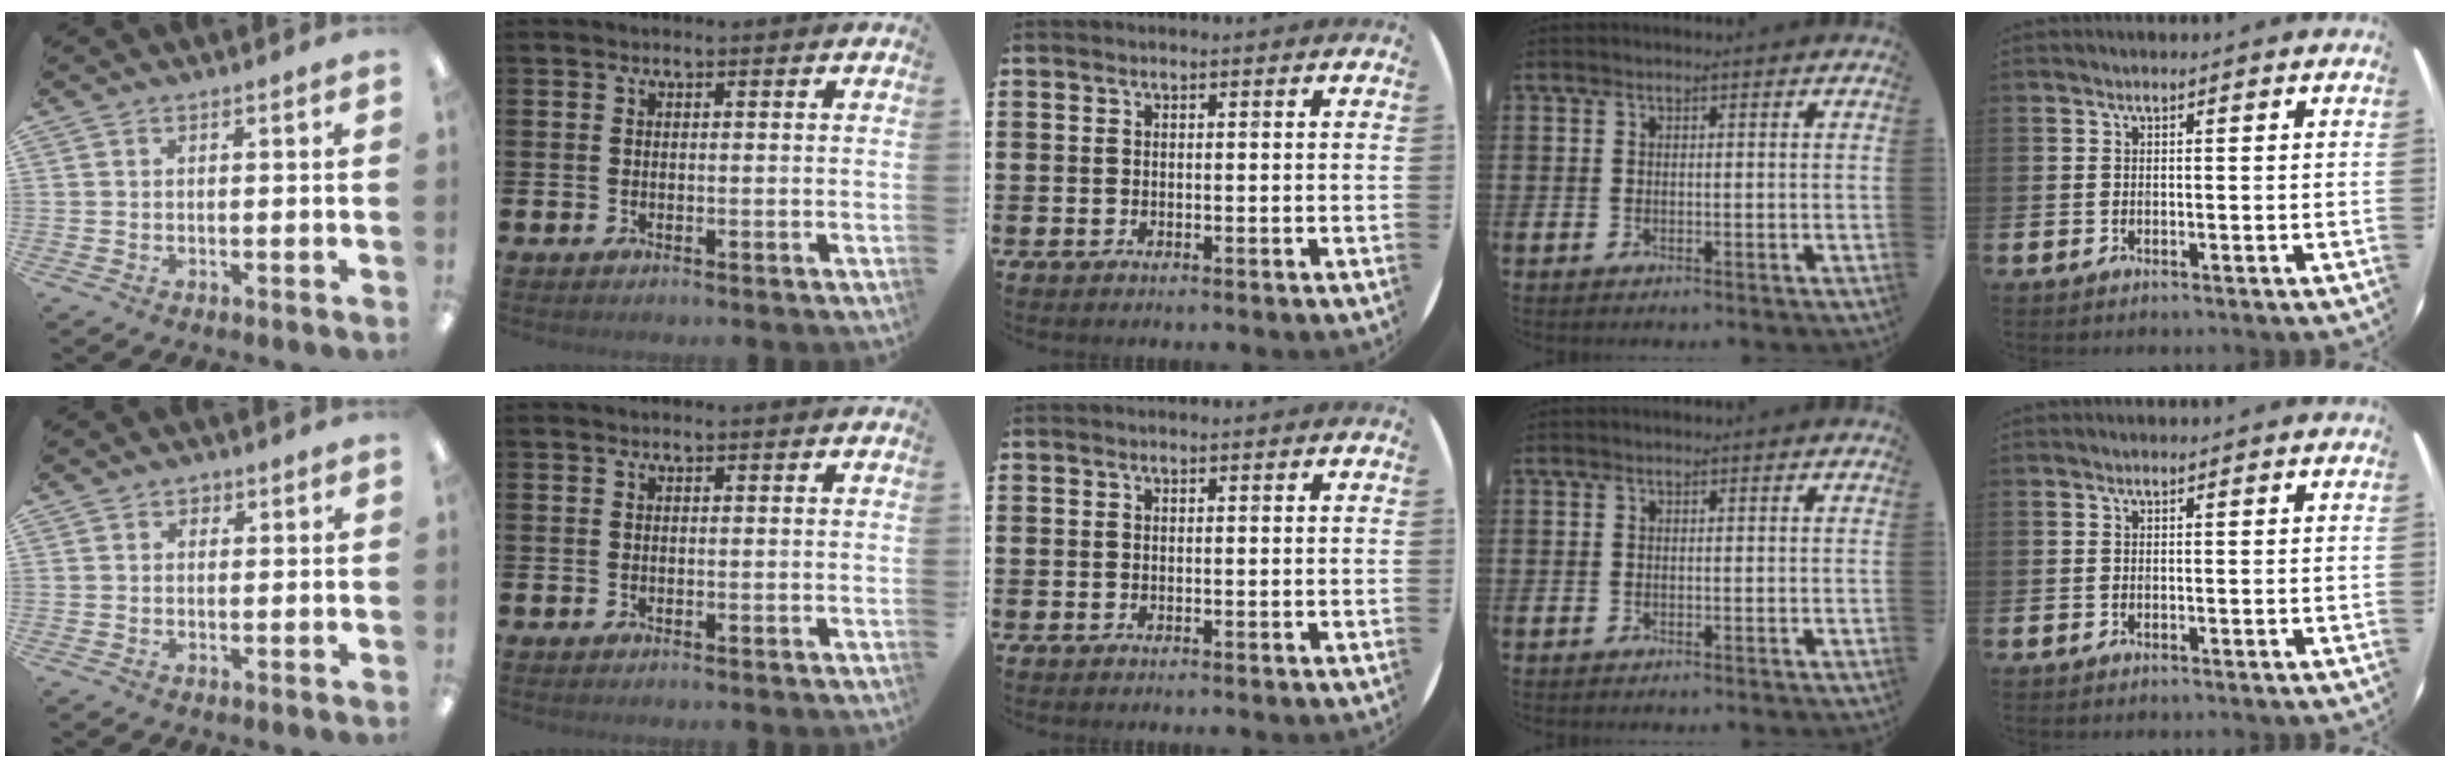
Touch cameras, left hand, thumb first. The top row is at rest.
{"thumb": {"total": 1.6, "force": [0.8, 1.3, 0.6], "torque": [-0.004, 0.003, 0.011]}}